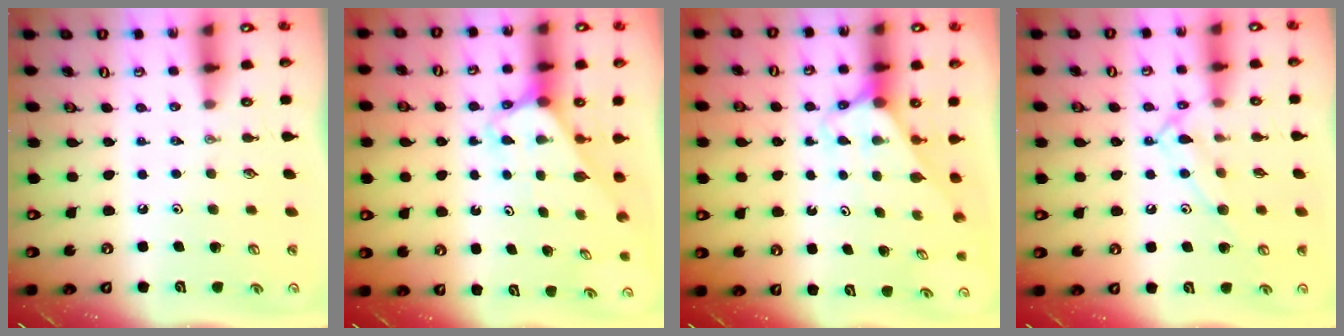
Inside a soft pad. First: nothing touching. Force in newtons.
{"total": 2.7, "press": 2.7, "slide": 0.2}
{"total": 2.7, "press": 2.7, "slide": 0.2}
{"total": 11.5, "press": 11.5, "slide": 0.7}